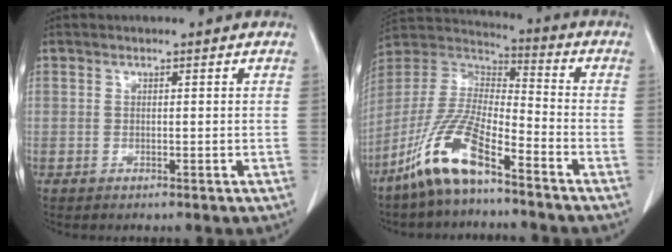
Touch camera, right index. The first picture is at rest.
{"total": 13.1, "force": [-8.6, 2.6, 9.6], "torque": [-0.212, -0.004, -0.168]}